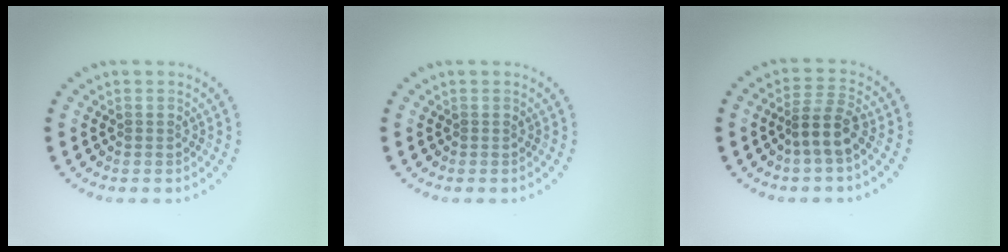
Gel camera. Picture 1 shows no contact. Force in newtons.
{"total": 0.0}
{"total": 2.8, "press": 2.3, "slide": 1.6}